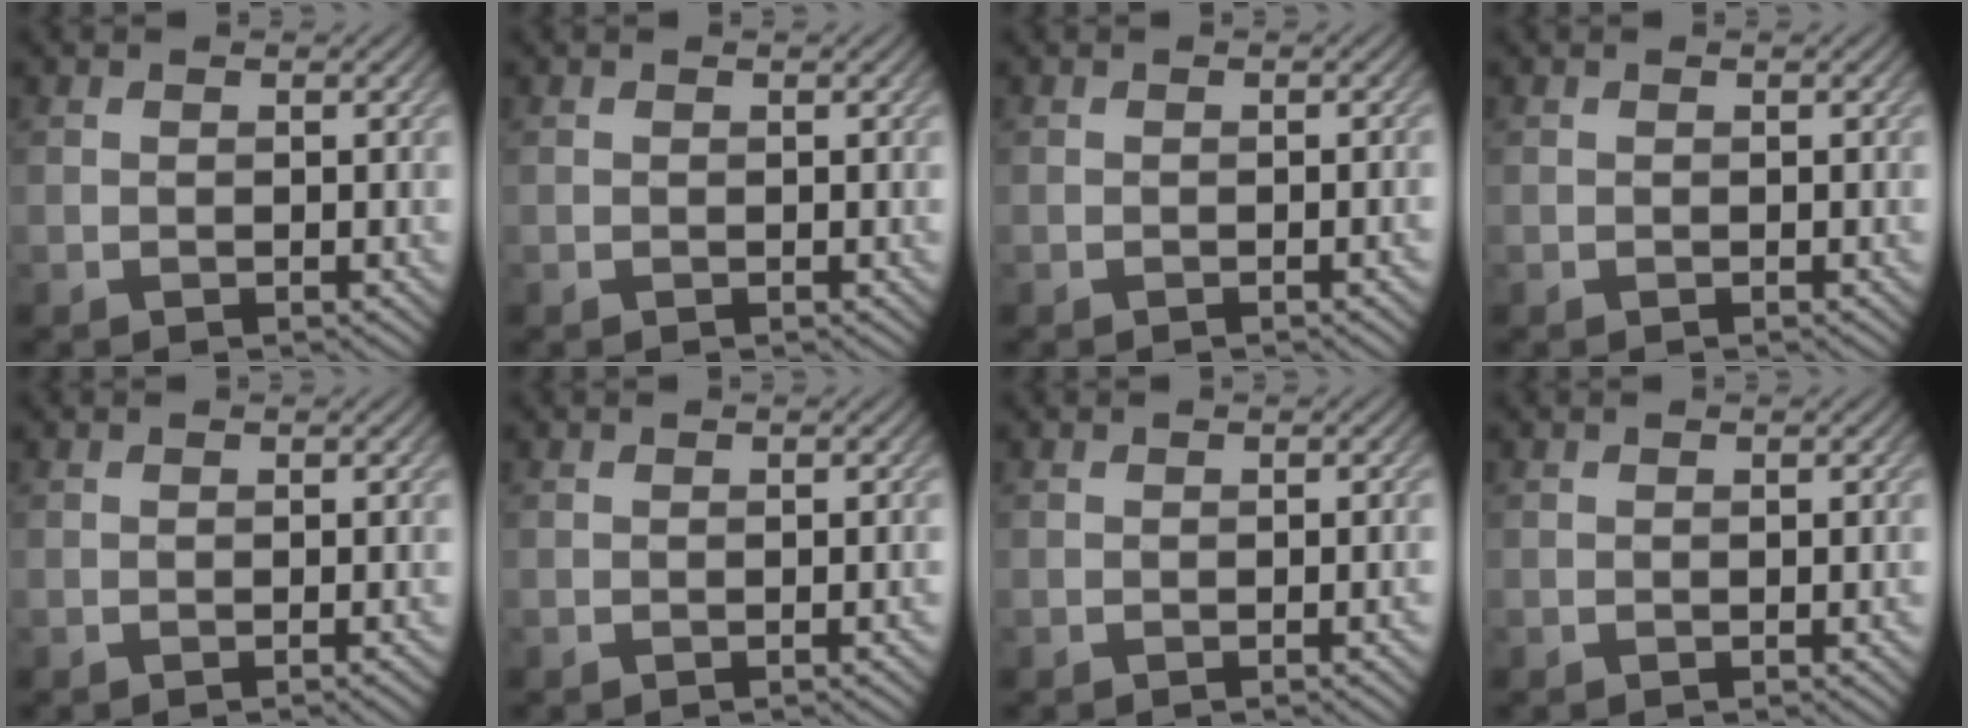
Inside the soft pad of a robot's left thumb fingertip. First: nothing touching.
{"total": 0.0}
{"total": 1.3, "force": [-0.5, 0.2, 1.1], "torque": [-0.013, 0.004, -0.010]}
{"total": 0.0}
{"total": 1.2, "force": [-0.5, 0.2, 1.0], "torque": [-0.011, 0.003, -0.011]}
{"total": 0.9, "force": [-0.4, 0.1, 0.9], "torque": [-0.010, 0.003, -0.009]}
{"total": 1.6, "force": [-0.6, 0.3, 1.4], "torque": [-0.016, 0.005, -0.012]}
{"total": 0.9, "force": [-0.3, 0.1, 0.9], "torque": [-0.012, 0.001, -0.005]}